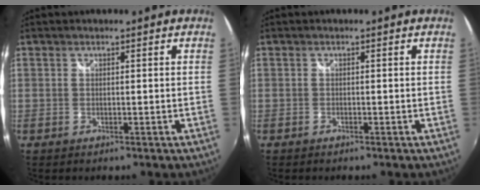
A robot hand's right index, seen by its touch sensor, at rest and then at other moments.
{"total": 0.7, "force": [-0.6, 0.2, 0.0], "torque": [-0.002, -0.004, -0.013]}